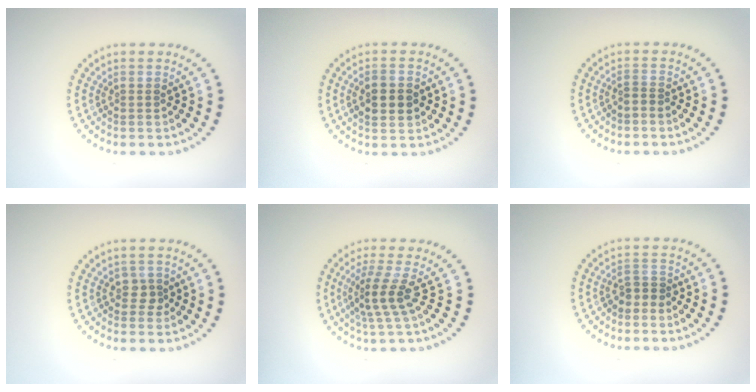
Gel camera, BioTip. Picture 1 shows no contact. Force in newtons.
{"total": 3.4, "press": 3.4, "slide": 0.2}
{"total": 0.6, "press": 0.3, "slide": 0.5}
{"total": 1.3, "press": 1.1, "slide": 0.7}
{"total": 2.9, "press": 1.9, "slide": 2.2}
{"total": 1.3, "press": 1.0, "slide": 0.8}